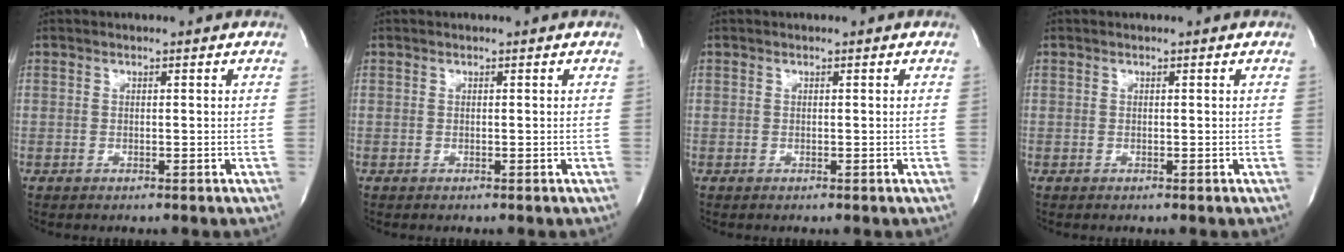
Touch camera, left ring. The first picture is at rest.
{"total": 0.0}
{"total": 0.0}
{"total": 0.0}